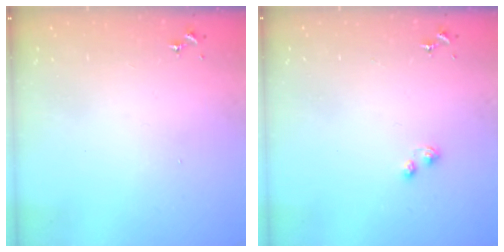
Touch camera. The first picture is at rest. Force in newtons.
{"total": 4.2, "press": 4.2, "slide": 0.7}